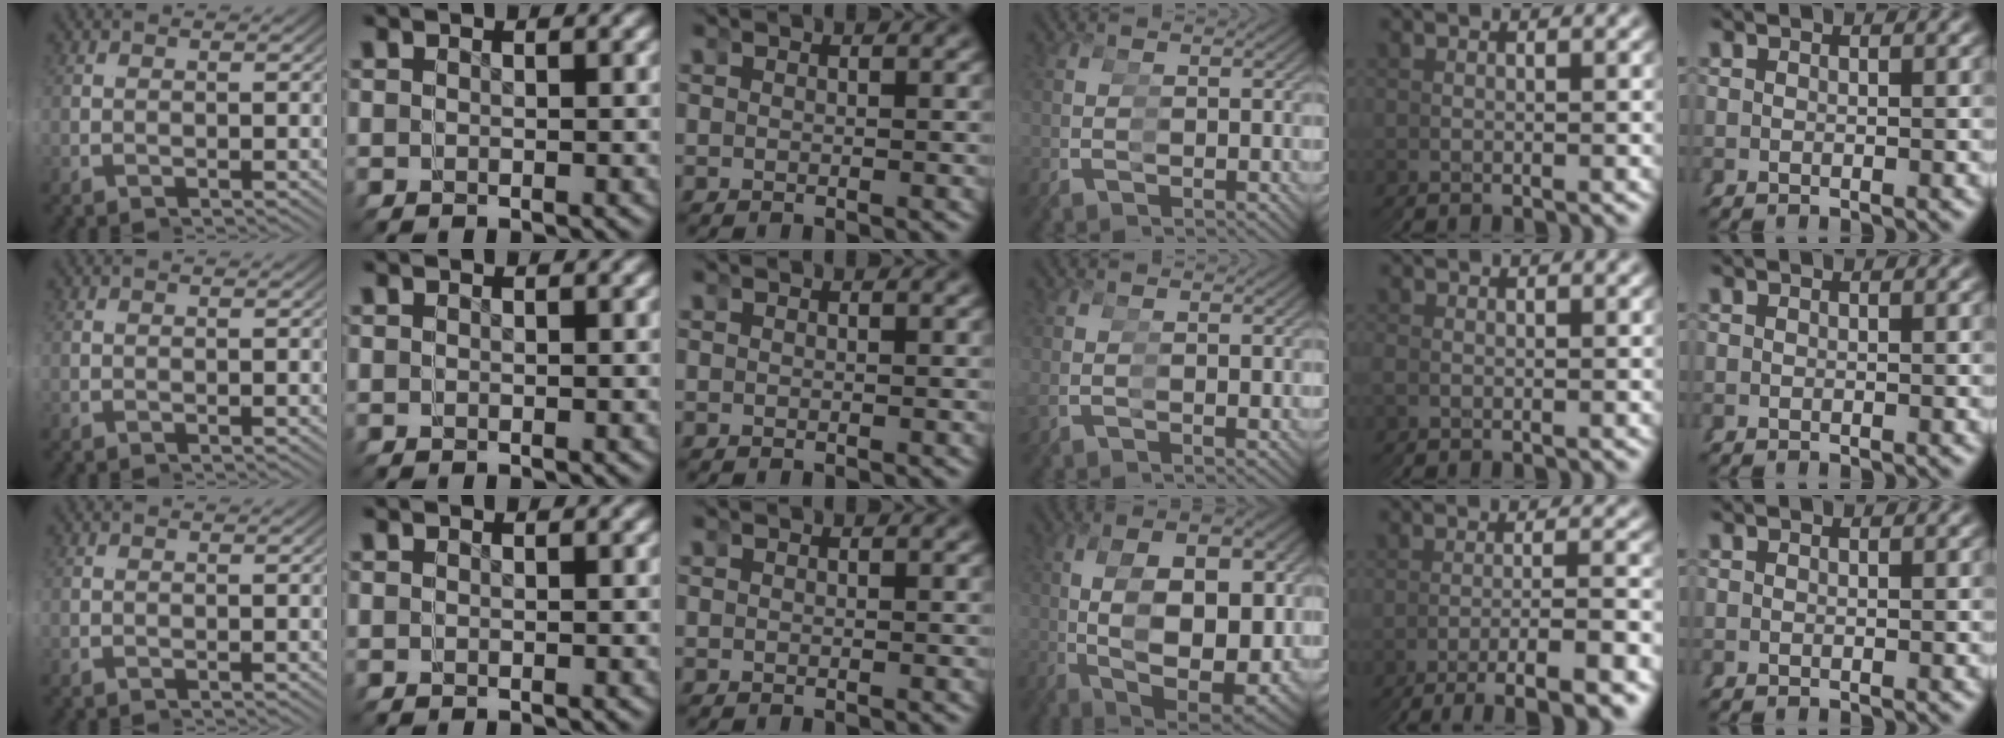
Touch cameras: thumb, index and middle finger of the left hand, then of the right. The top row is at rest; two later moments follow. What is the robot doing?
{"motion": "grasp_and_lifting", "object": "bandage"}